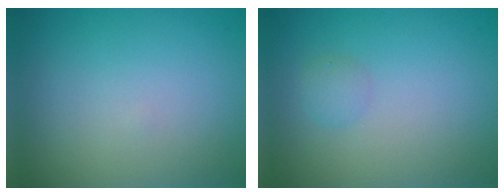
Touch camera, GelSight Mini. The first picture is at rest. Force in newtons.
{"total": 1.1, "press": 1.1, "slide": 0.1}